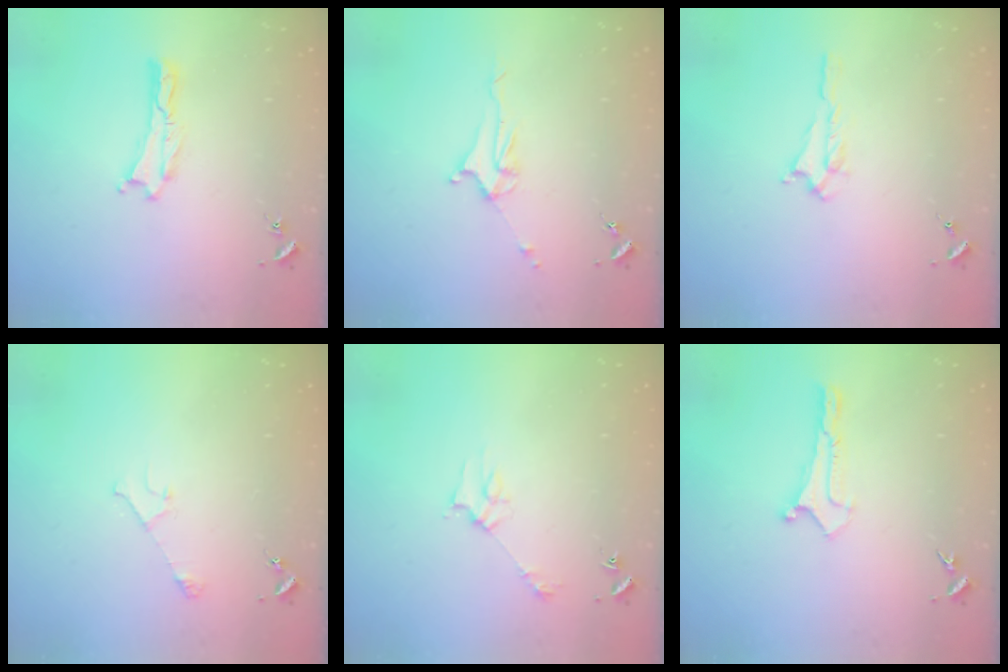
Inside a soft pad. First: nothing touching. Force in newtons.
{"total": 3.7, "press": 3.7, "slide": 0.5}
{"total": 0.7, "press": 0.7, "slide": 0.2}
{"total": 3.2, "press": 3.2, "slide": 0.3}
{"total": 2.8, "press": 2.8, "slide": 0.2}
{"total": 0.0}